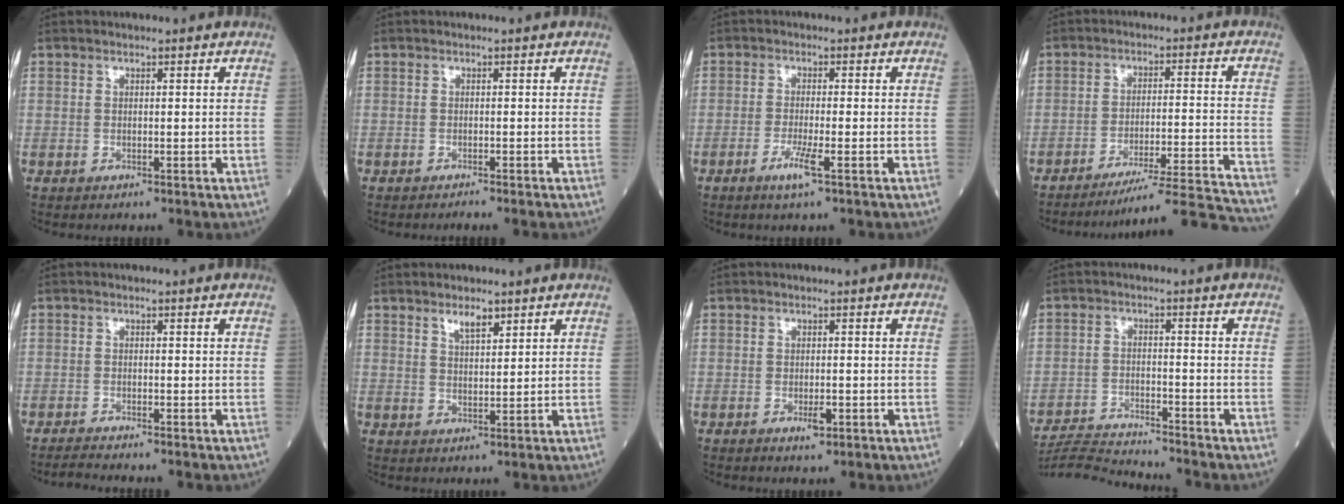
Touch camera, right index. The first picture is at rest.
{"total": 1.5, "force": [-1.3, -0.3, 0.6], "torque": [-0.009, 0.002, -0.018]}
{"total": 3.3, "force": [-1.7, -0.2, 2.8], "torque": [-0.059, -0.008, -0.035]}
{"total": 19.1, "force": [-18.2, -2.9, 5.1], "torque": [-0.036, -0.013, -0.250]}
{"total": 1.6, "force": [-1.5, -0.7, 0.3], "torque": [-0.018, -0.011, -0.031]}
{"total": 2.8, "force": [2.1, 0.8, 1.8], "torque": [-0.034, -0.001, 0.038]}
{"total": 1.8, "force": [-0.8, 0.6, 1.5], "torque": [-0.024, -0.001, -0.011]}
{"total": 7.8, "force": [-7.7, -1.5, 0.7], "torque": [-0.015, -0.010, -0.139]}